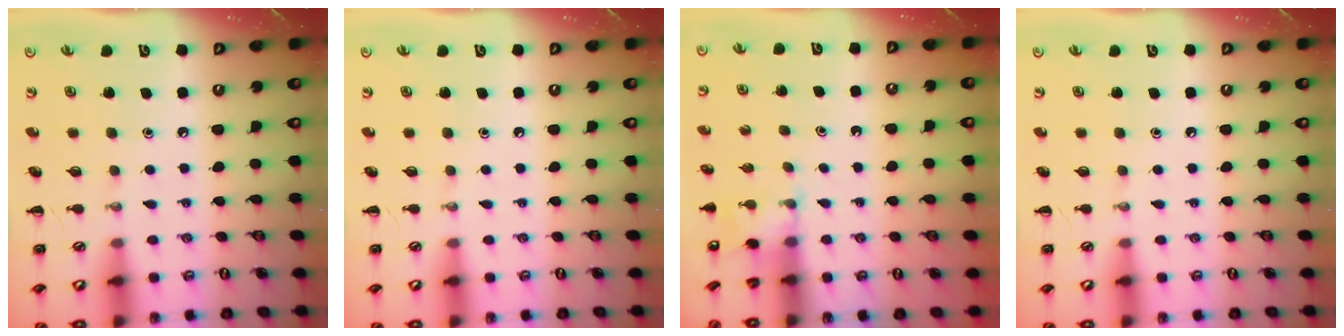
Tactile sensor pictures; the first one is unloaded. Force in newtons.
{"total": 0.0}
{"total": 3.6, "press": 3.4, "slide": 1.2}
{"total": 0.0}